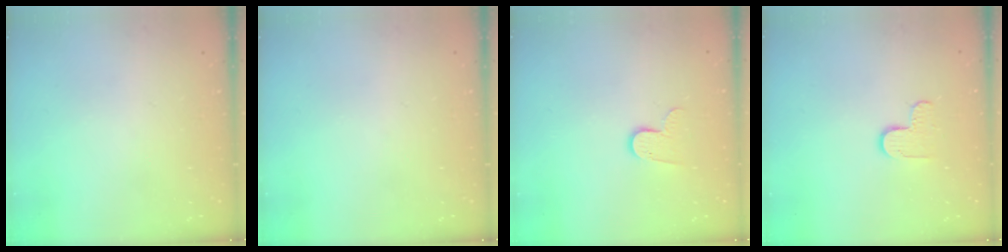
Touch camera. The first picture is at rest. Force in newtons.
{"total": 0.0}
{"total": 7.1, "press": 7.1, "slide": 0.5}
{"total": 5.9, "press": 5.9, "slide": 0.5}